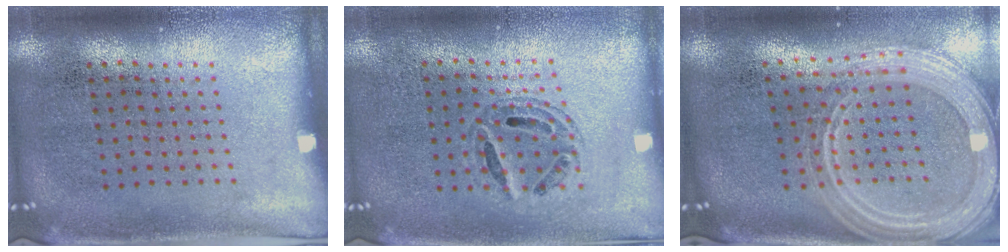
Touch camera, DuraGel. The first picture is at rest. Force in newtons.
{"total": 0.8, "press": 0.8, "slide": 0.1}
{"total": 3.1, "press": 2.6, "slide": 1.8}